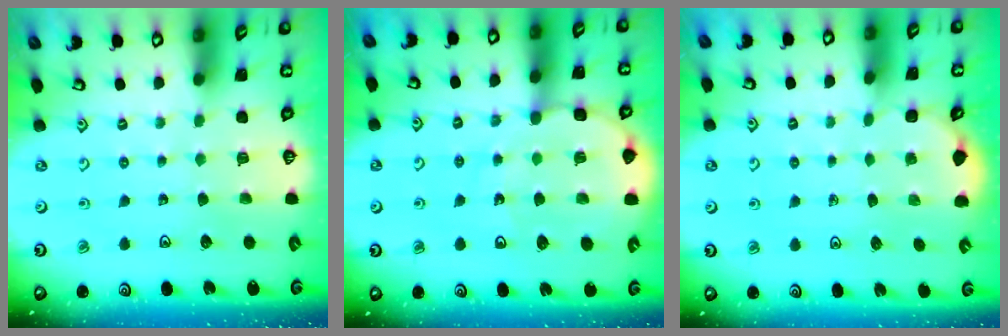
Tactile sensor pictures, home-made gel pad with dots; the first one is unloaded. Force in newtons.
{"total": 9.7, "press": 9.2, "slide": 2.9}
{"total": 2.1, "press": 1.8, "slide": 1.1}